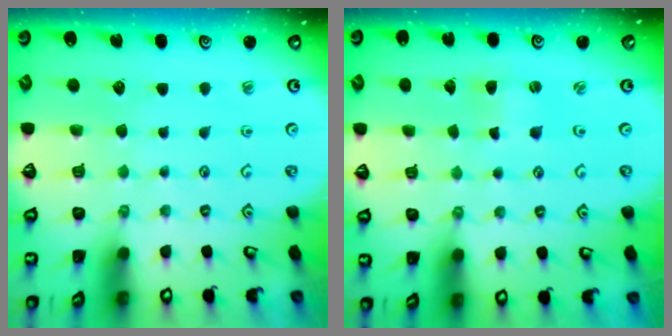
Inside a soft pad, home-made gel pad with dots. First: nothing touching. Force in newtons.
{"total": 1.0, "press": 1.0, "slide": 0.1}